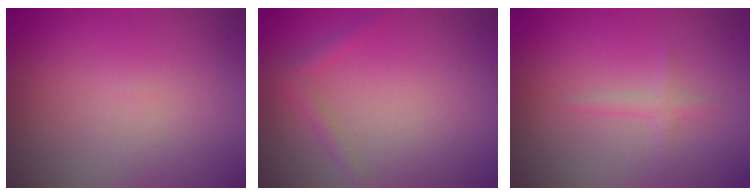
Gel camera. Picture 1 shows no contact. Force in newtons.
{"total": 1.2, "press": 1.2, "slide": 0.1}
{"total": 1.0, "press": 1.0, "slide": 0.1}